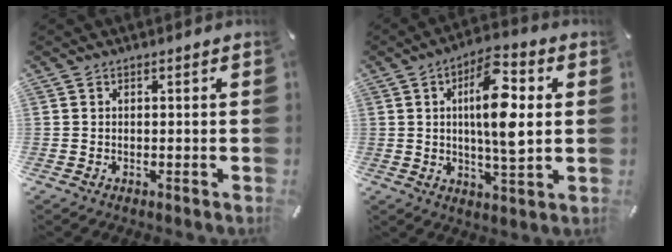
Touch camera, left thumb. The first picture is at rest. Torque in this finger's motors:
{"motor_torque": [2.14, 2.26, 1.31, -0.34, 0.23]}